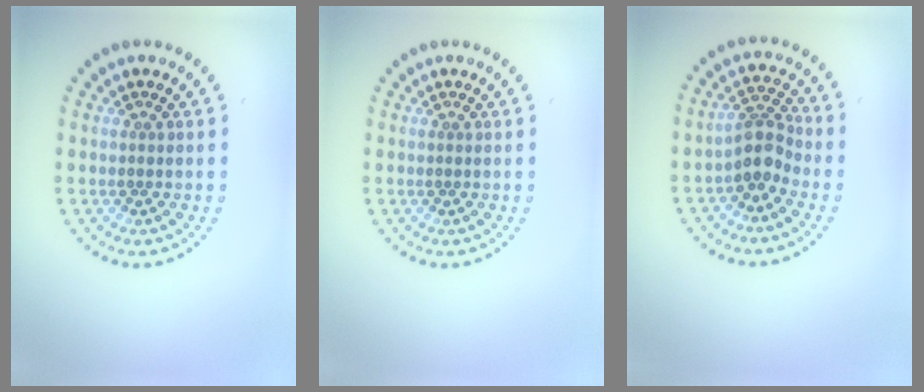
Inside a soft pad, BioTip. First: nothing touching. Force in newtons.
{"total": 0.0}
{"total": 2.9, "press": 2.3, "slide": 1.7}